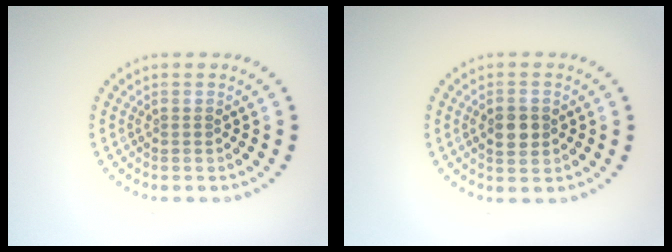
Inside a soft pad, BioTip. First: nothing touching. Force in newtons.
{"total": 2.9, "press": 2.9, "slide": 0.0}